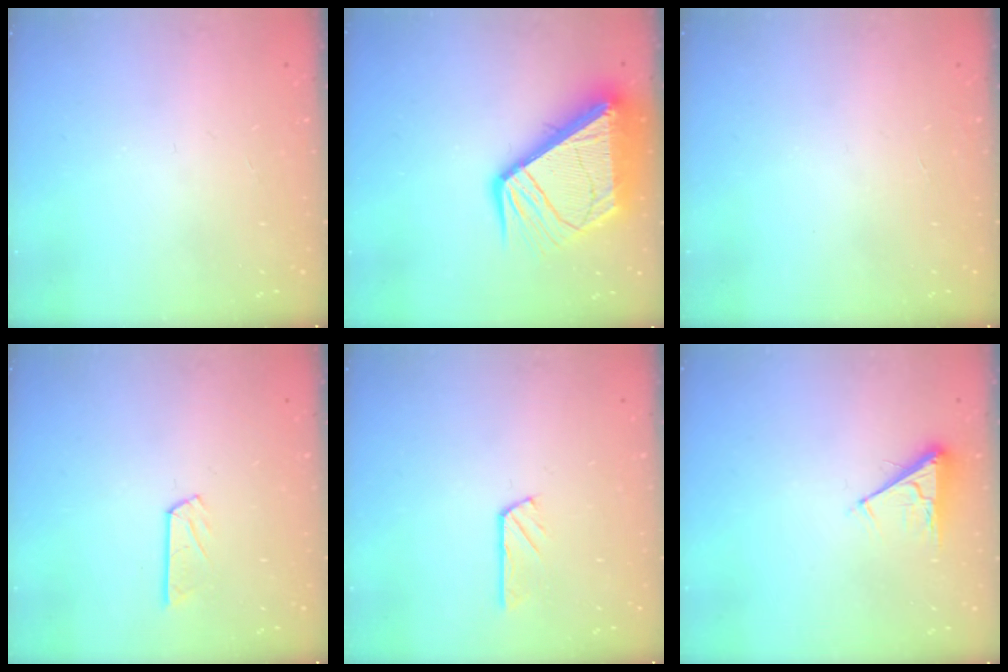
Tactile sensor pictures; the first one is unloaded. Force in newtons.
{"total": 18.4, "press": 18.3, "slide": 2.1}
{"total": 0.0}
{"total": 5.4, "press": 5.4, "slide": 0.3}
{"total": 2.9, "press": 2.9, "slide": 0.1}
{"total": 4.4, "press": 4.4, "slide": 0.8}